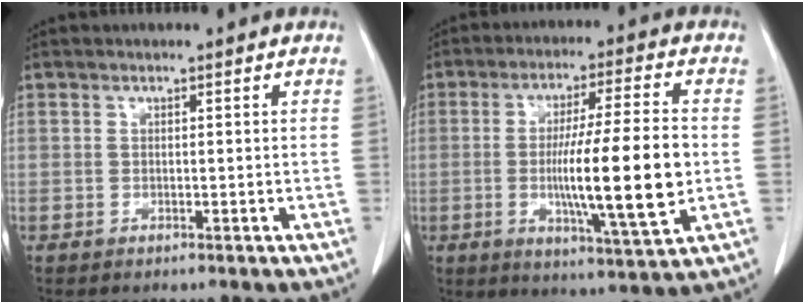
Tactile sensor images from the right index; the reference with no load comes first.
{"total": 15.1, "force": [-1.9, 0.5, 14.9], "torque": [-0.253, -0.012, -0.033]}